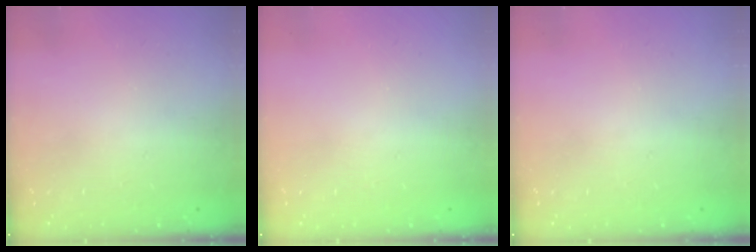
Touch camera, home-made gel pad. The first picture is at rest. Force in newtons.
{"total": 0.0}
{"total": 0.0}